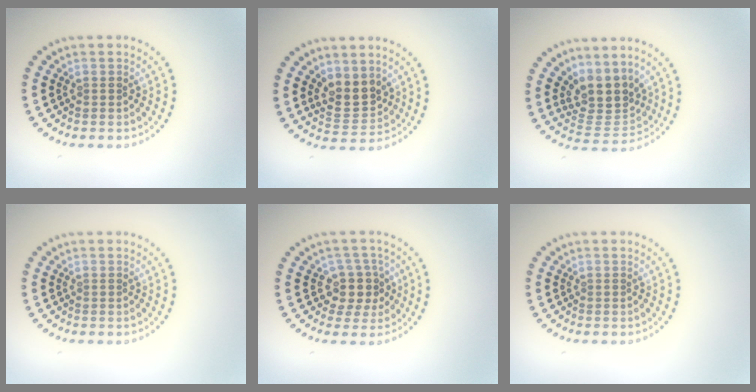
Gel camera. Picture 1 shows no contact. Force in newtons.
{"total": 3.0, "press": 2.7, "slide": 1.2}
{"total": 4.1, "press": 3.1, "slide": 2.6}
{"total": 0.0}
{"total": 3.0, "press": 2.4, "slide": 1.7}
{"total": 0.0}